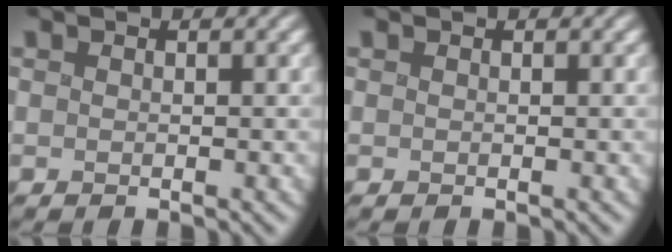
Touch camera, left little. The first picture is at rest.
{"total": 0.0}